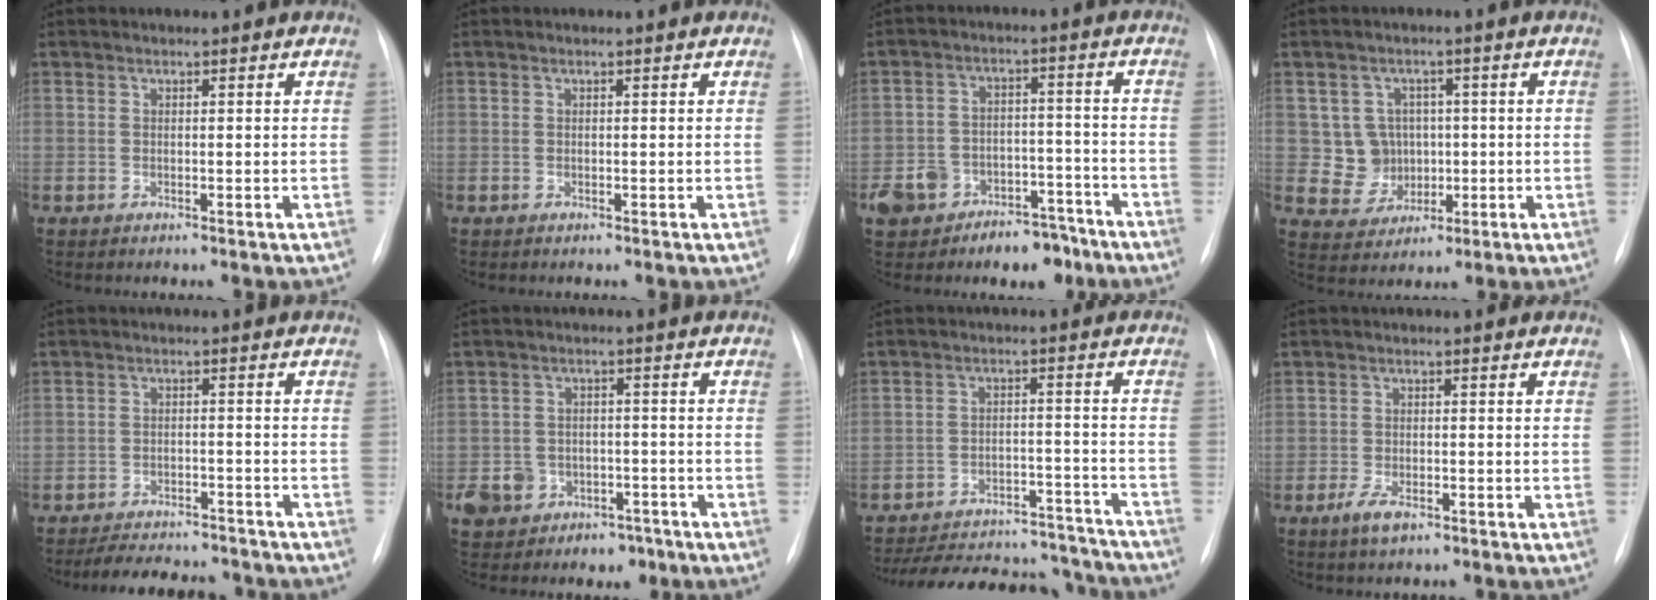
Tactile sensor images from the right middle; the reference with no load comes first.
{"total": 0.0}
{"total": 10.5, "force": [-7.1, 6.8, 3.6], "torque": [-0.052, 0.035, -0.102]}
{"total": 6.1, "force": [0.4, 6.1, 1.0], "torque": [-0.018, 0.017, 0.017]}
{"total": 9.9, "force": [-9.0, 2.7, 3.1], "torque": [-0.046, 0.003, -0.123]}
{"total": 7.8, "force": [-3.9, 6.5, 1.7], "torque": [-0.034, 0.020, -0.047]}
{"total": 23.3, "force": [-21.6, 5.7, 6.7], "torque": [-0.113, 0.004, -0.285]}
{"total": 5.0, "force": [-3.3, 1.2, 3.6], "torque": [-0.085, -0.011, -0.058]}